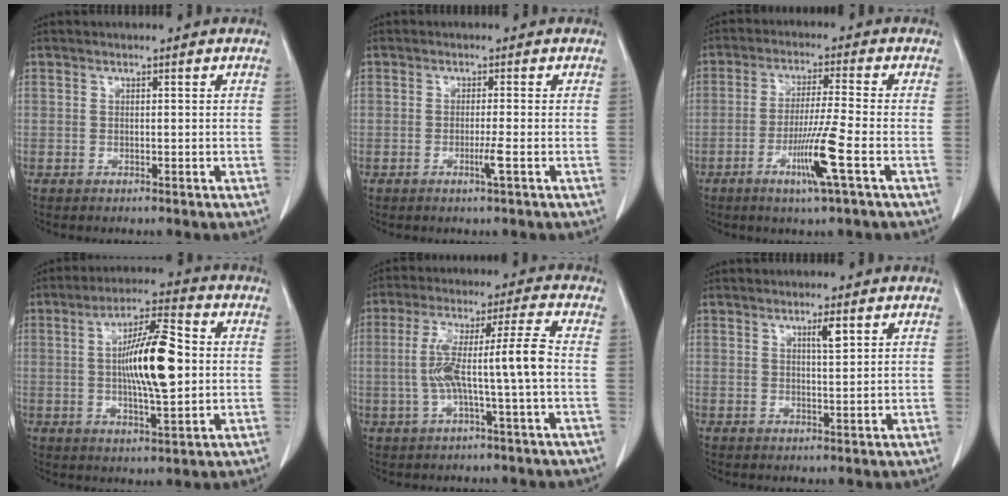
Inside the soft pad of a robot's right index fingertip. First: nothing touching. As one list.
[{"total": 2.1, "force": [-0.8, -0.5, 1.9], "torque": [-0.037, -0.005, -0.015]}, {"total": 8.4, "force": [-3.4, -1.0, 7.6], "torque": [-0.144, -0.018, -0.067]}, {"total": 12.6, "force": [0.6, 2.3, 12.4], "torque": [-0.217, 0.008, 0.006]}, {"total": 9.8, "force": [-1.2, -0.8, 9.7], "torque": [-0.187, 0.024, -0.021]}, {"total": 2.3, "force": [1.2, 0.1, 2.0], "torque": [-0.038, -0.003, 0.020]}]